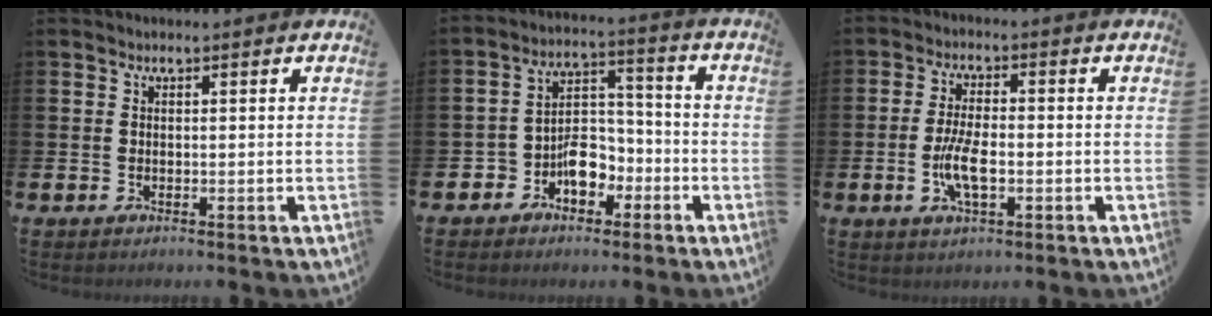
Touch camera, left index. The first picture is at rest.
{"total": 6.2, "force": [-3.0, 4.4, 3.2], "torque": [-0.055, 0.015, -0.058]}
{"total": 5.4, "force": [-1.2, 2.0, 4.9], "torque": [-0.094, 0.000, -0.025]}